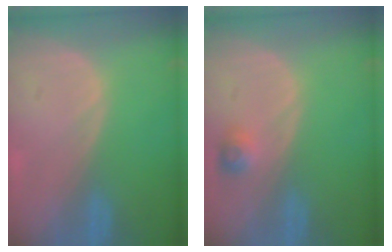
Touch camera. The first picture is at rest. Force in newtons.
{"total": 2.4, "press": 2.2, "slide": 0.9}